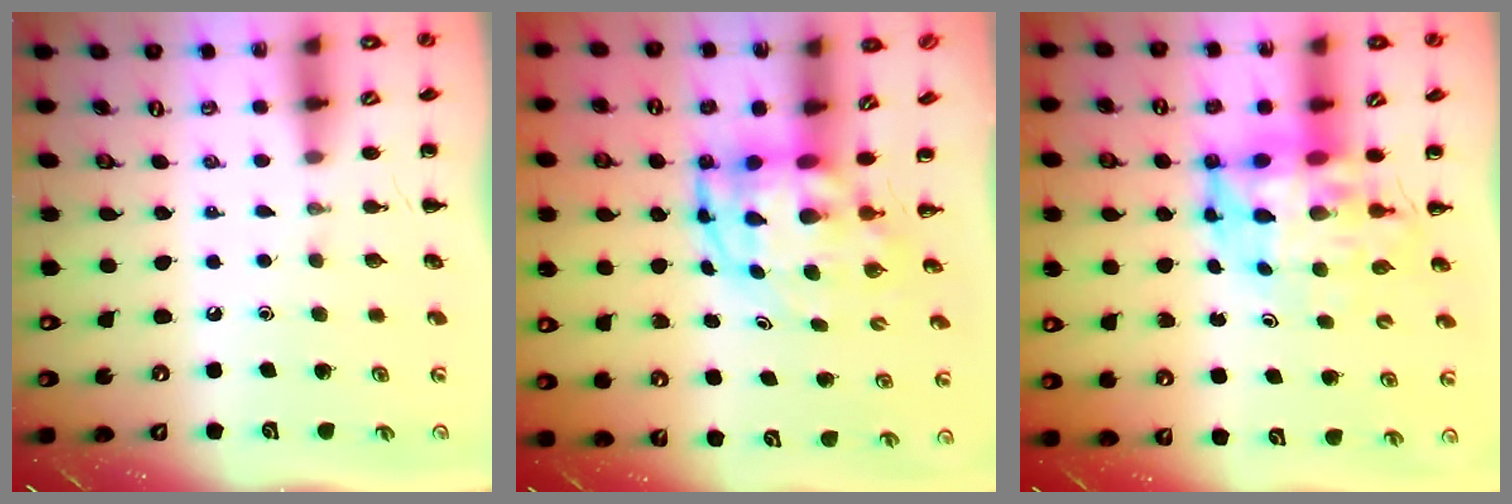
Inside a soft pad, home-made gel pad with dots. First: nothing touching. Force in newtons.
{"total": 5.0, "press": 4.8, "slide": 1.4}
{"total": 8.8, "press": 8.4, "slide": 2.3}